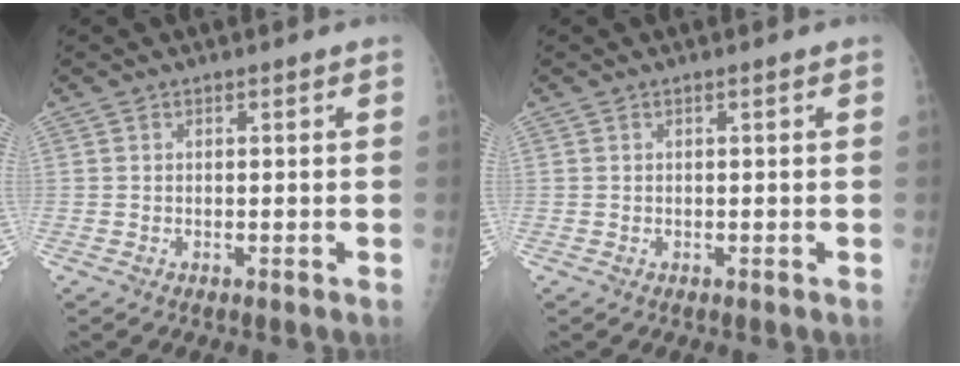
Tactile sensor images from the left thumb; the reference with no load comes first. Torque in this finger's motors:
{"motor_torque": [-0.07, 0.01, -0.11, -0.06, 0.00]}